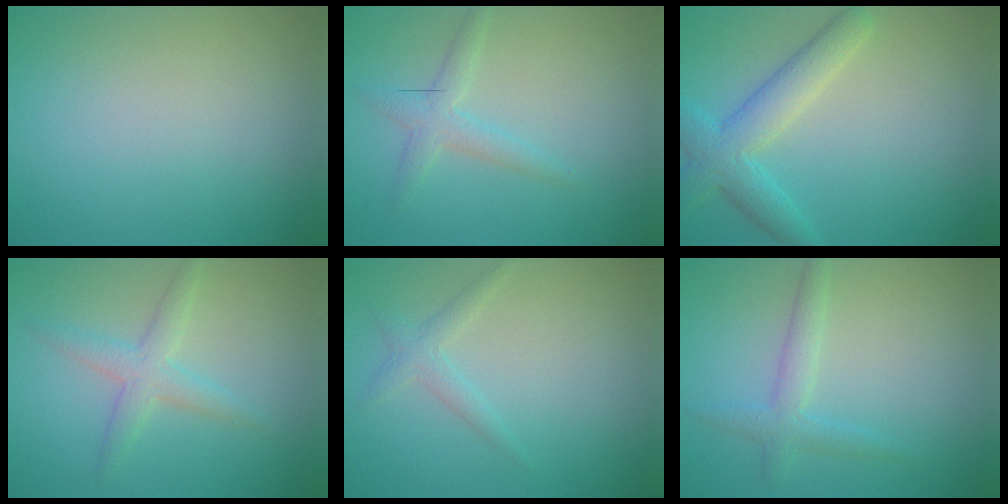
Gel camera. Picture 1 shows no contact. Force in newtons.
{"total": 2.1, "press": 2.1, "slide": 0.1}
{"total": 4.7, "press": 4.7, "slide": 0.4}
{"total": 2.7, "press": 2.7, "slide": 0.0}
{"total": 1.6, "press": 1.6, "slide": 0.1}
{"total": 2.3, "press": 2.3, "slide": 0.1}